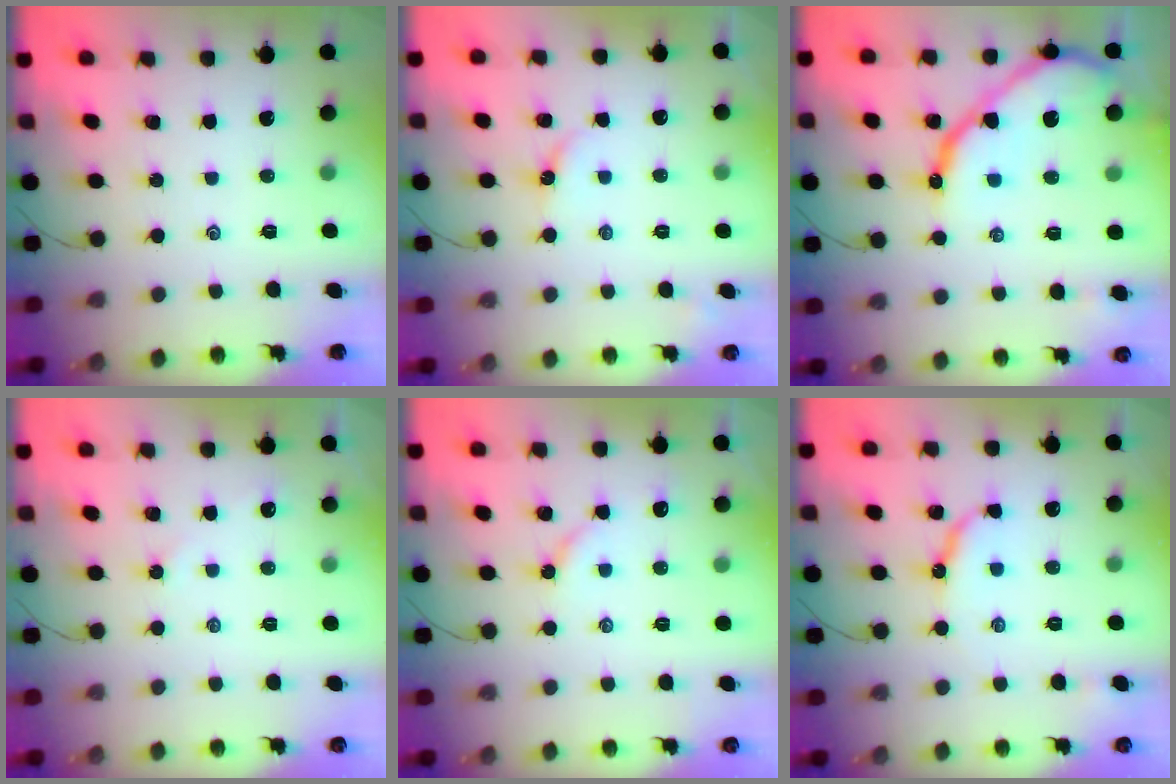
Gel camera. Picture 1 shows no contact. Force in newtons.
{"total": 3.7, "press": 3.7, "slide": 0.4}
{"total": 12.8, "press": 12.7, "slide": 1.6}
{"total": 3.0, "press": 3.0, "slide": 0.3}
{"total": 3.2, "press": 3.2, "slide": 0.5}
{"total": 6.8, "press": 6.8, "slide": 0.7}